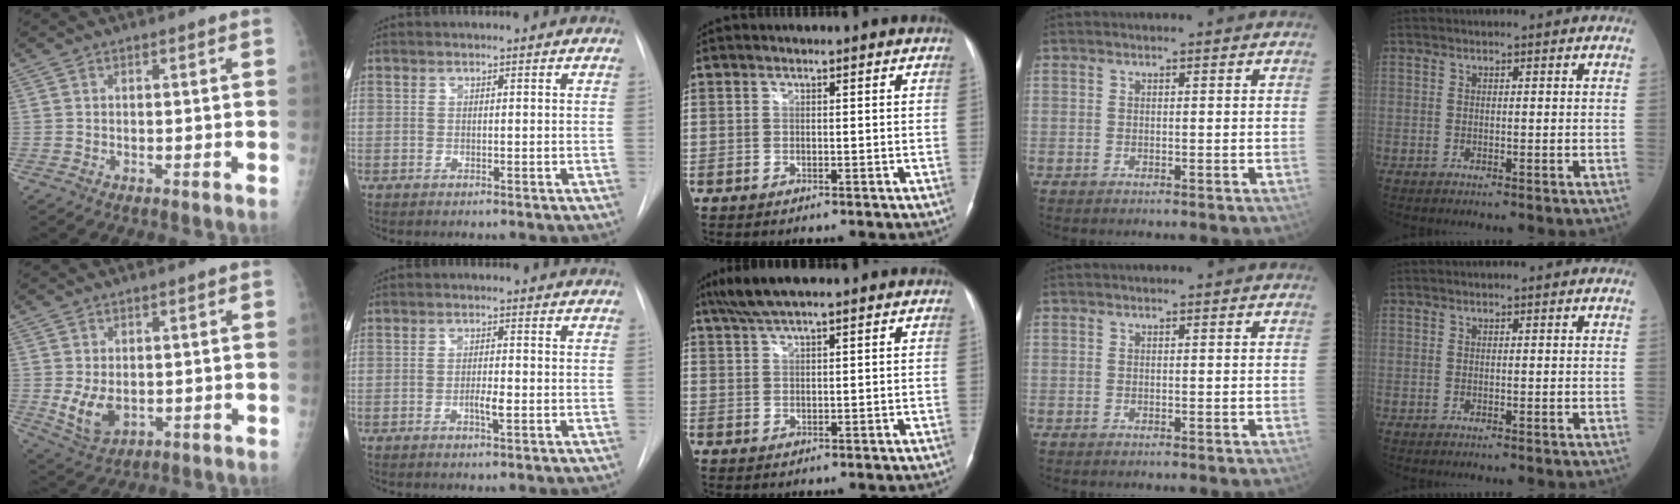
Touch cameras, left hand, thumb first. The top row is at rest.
{"thumb": {"total": 6.0, "force": [-0.3, 3.9, 4.5], "torque": [-0.077, -0.012, 0.011]}, "index": {"total": 2.2, "force": [-0.8, 0.3, 2.0], "torque": [-0.037, -0.001, -0.013]}, "middle": {"total": 6.1, "force": [4.7, 0.7, 3.7], "torque": [-0.075, 0.030, 0.085]}}